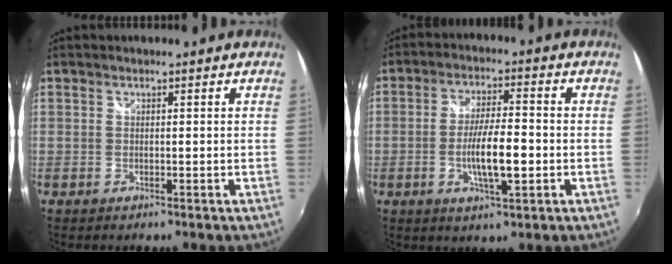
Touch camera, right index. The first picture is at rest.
{"total": 8.5, "force": [-2.1, 1.8, 8.0], "torque": [-0.149, -0.005, -0.034]}